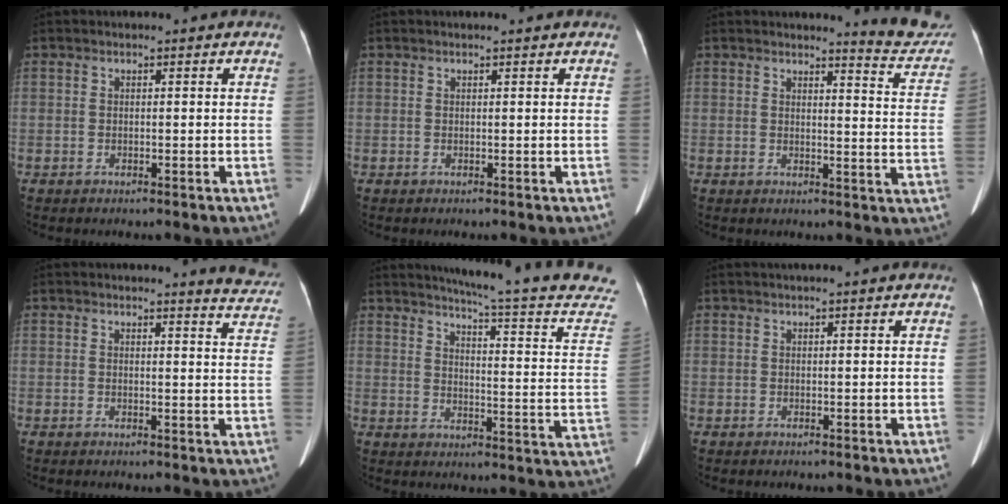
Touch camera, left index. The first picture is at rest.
{"total": 1.0, "force": [0.9, 0.0, 0.4], "torque": [-0.011, 0.009, 0.013]}
{"total": 8.7, "force": [8.6, 0.2, 1.3], "torque": [-0.003, -0.062, 0.078]}
{"total": 6.3, "force": [6.2, 0.3, 1.0], "torque": [-0.002, -0.036, 0.042]}
{"total": 22.3, "force": [20.0, -0.7, 9.9], "torque": [-0.139, -0.087, 0.235]}
{"total": 2.5, "force": [2.1, -0.4, 1.3], "torque": [-0.016, 0.025, 0.036]}